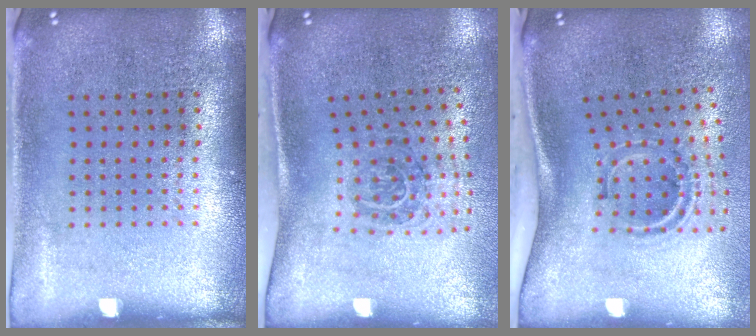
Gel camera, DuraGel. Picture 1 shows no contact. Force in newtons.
{"total": 1.8, "press": 1.2, "slide": 1.4}
{"total": 2.1, "press": 1.2, "slide": 1.8}